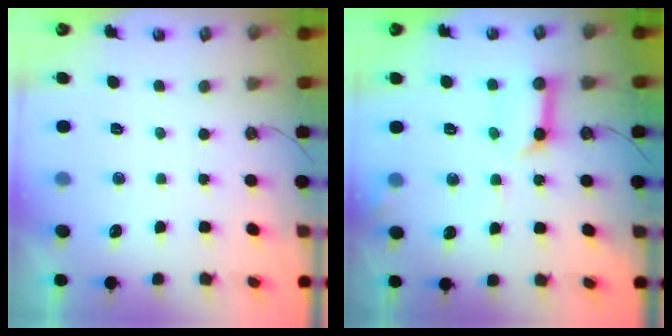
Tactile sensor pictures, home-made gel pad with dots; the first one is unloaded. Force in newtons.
{"total": 11.1, "press": 11.0, "slide": 1.3}